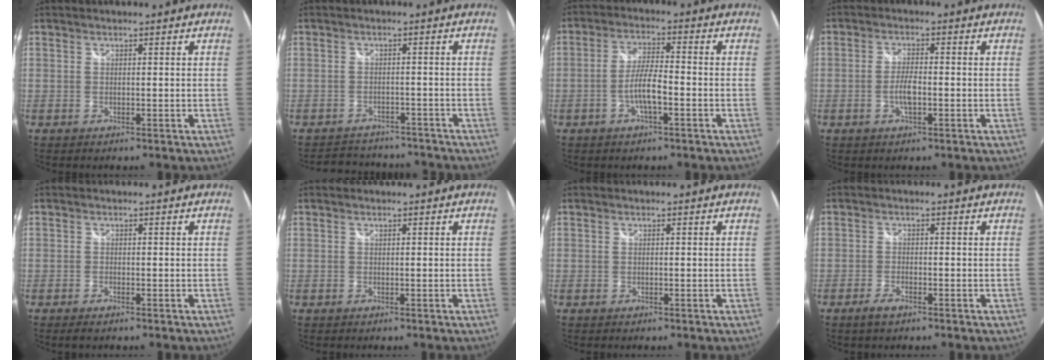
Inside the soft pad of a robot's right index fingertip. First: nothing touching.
{"total": 8.3, "force": [-7.4, 3.4, 1.6], "torque": [-0.042, 0.018, -0.100]}
{"total": 5.6, "force": [-2.3, 1.0, 5.0], "torque": [-0.100, 0.004, -0.042]}
{"total": 3.6, "force": [-1.1, 1.1, 3.2], "torque": [-0.068, 0.000, -0.023]}
{"total": 1.3, "force": [-1.0, 0.4, 0.6], "torque": [-0.015, -0.006, -0.021]}
{"total": 0.0}
{"total": 0.0}
{"total": 2.5, "force": [-1.8, 0.8, 1.5], "torque": [-0.039, -0.004, -0.038]}